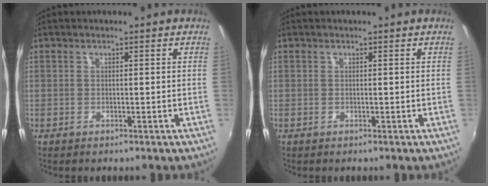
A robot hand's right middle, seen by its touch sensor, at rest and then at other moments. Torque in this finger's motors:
{"motor_torque": [0.03, -0.11, 0.00, 0.00]}